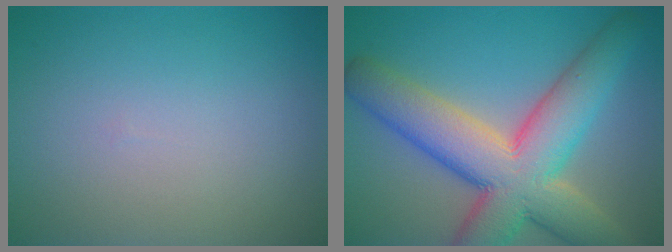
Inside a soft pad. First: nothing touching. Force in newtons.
{"total": 11.5, "press": 11.4, "slide": 1.0}